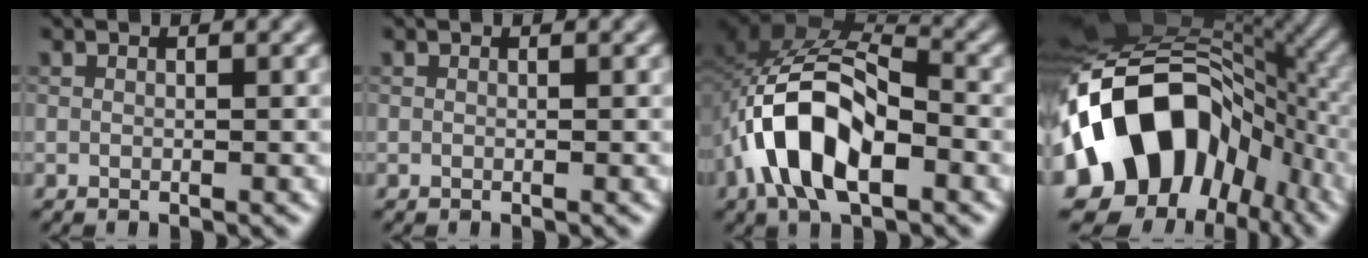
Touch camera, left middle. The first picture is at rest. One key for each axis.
{"total": 0.0}
{"total": 10.3, "fx": -3.6, "fy": 5.5, "fz": 7.9, "tx": -0.150, "ty": 0.011, "tz": -0.076}
{"total": 16.6, "fx": -4.3, "fy": 12.0, "fz": 10.6, "tx": -0.159, "ty": -0.001, "tz": -0.080}